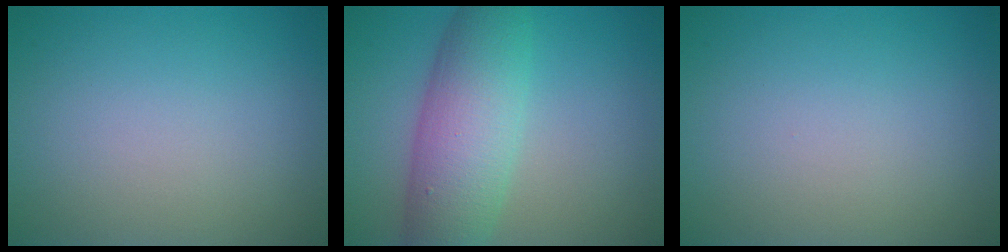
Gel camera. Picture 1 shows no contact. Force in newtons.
{"total": 7.5, "press": 7.5, "slide": 0.2}
{"total": 0.0}